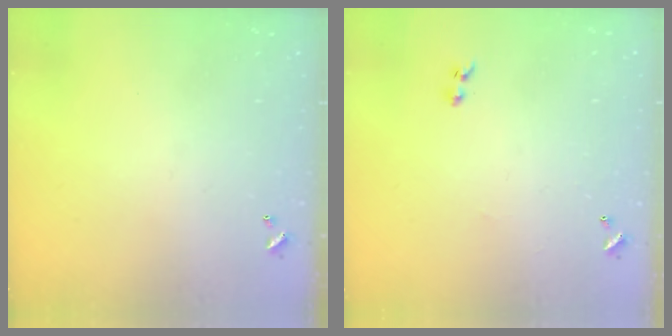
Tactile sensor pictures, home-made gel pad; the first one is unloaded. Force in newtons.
{"total": 2.1, "press": 1.9, "slide": 1.0}